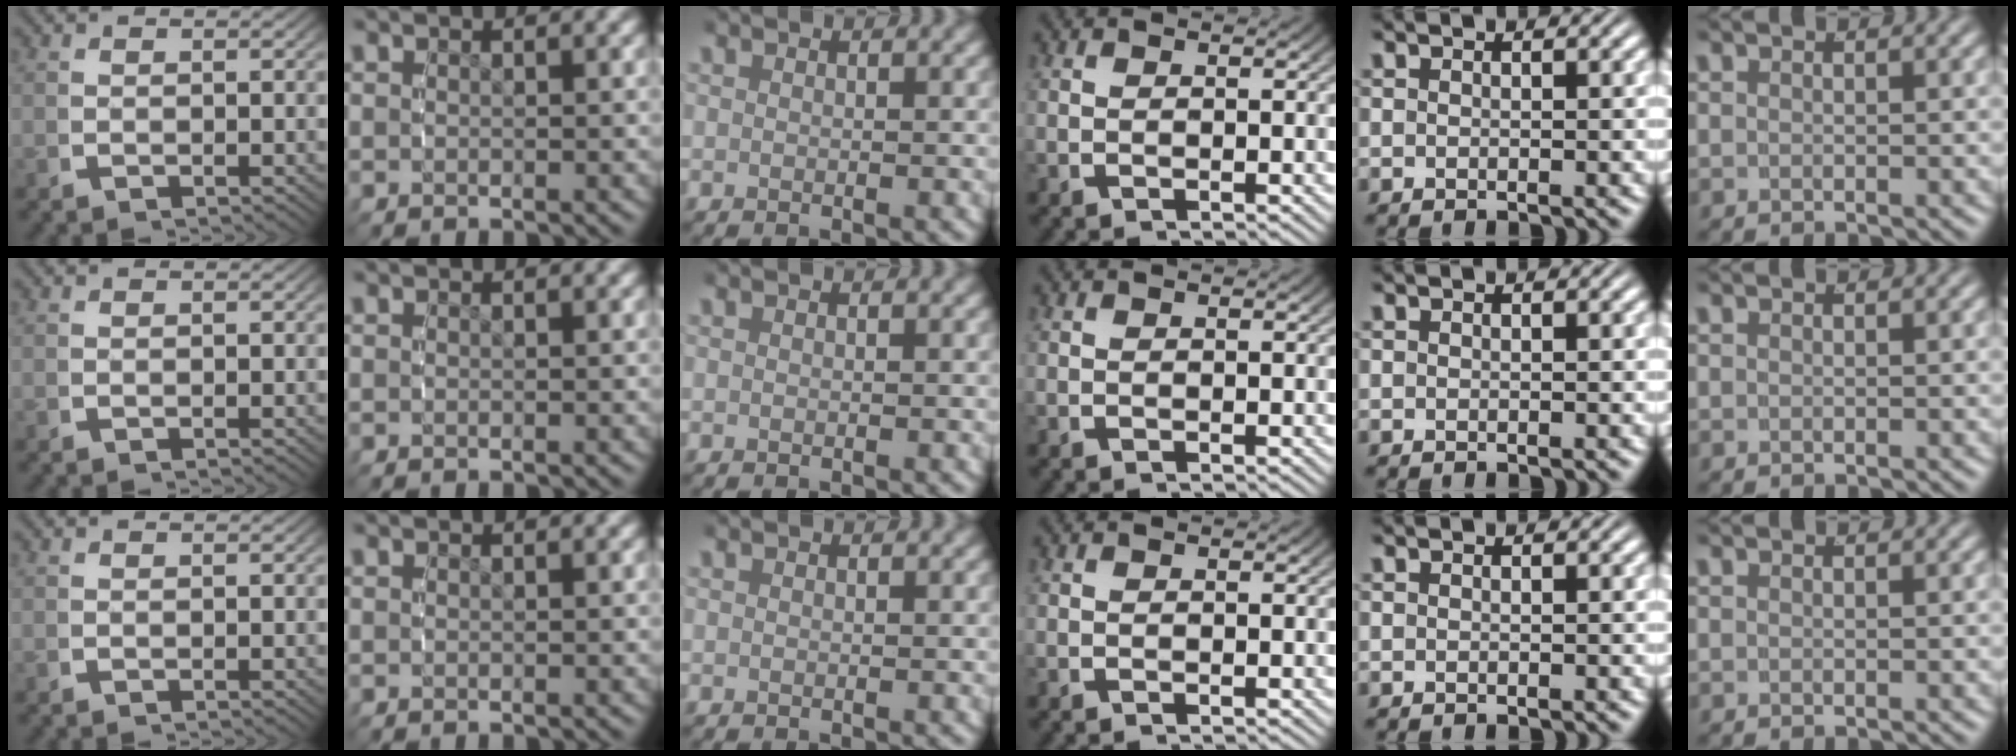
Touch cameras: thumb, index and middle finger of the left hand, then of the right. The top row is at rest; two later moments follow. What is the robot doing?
{"motion": "reach", "object": "pencil case"}